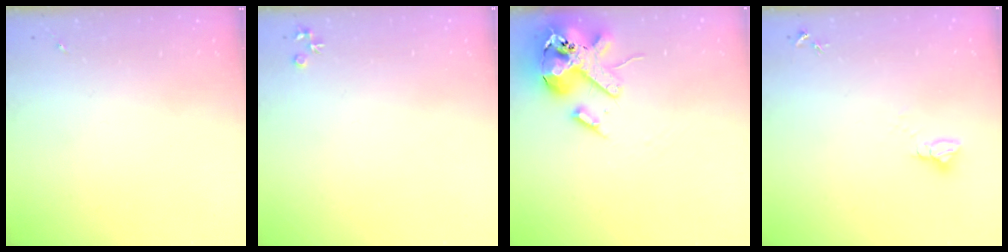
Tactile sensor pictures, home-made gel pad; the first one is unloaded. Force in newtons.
{"total": 4.0, "press": 4.0, "slide": 0.6}
{"total": 17.7, "press": 17.4, "slide": 2.9}
{"total": 2.8, "press": 2.8, "slide": 0.1}